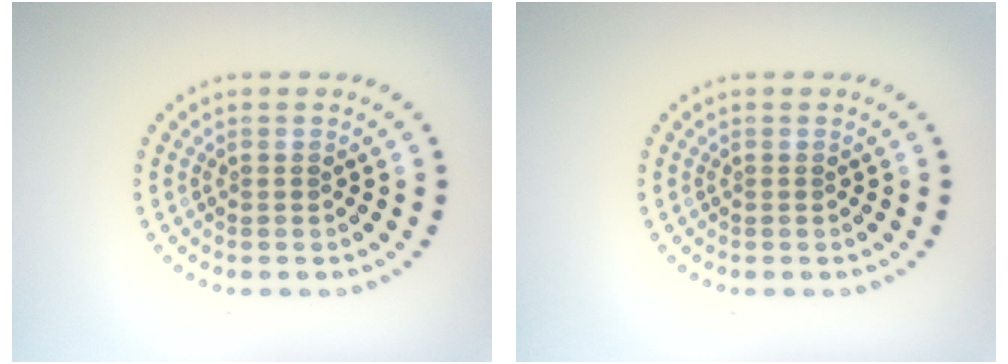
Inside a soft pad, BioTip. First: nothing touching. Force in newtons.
{"total": 0.0}